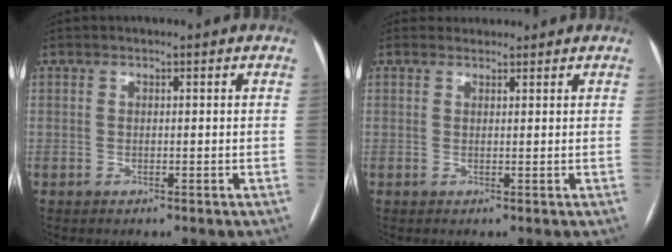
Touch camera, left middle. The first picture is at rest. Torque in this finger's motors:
{"motor_torque": [0.19, -0.25, -0.05, 0.00]}